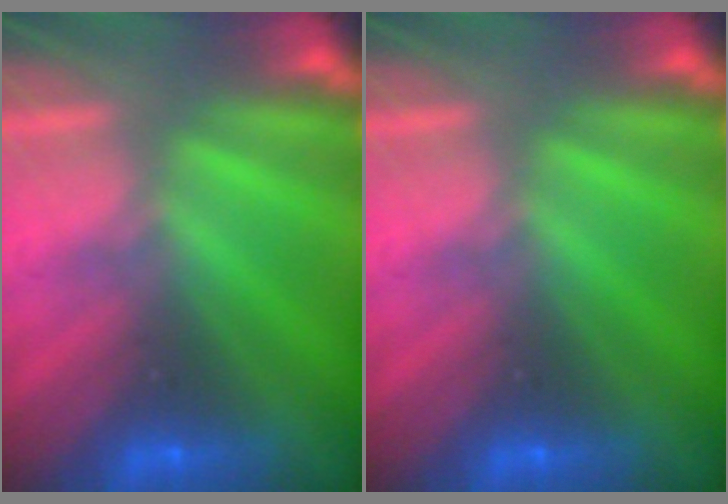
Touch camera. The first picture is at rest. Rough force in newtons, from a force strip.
{"total": 0.0}